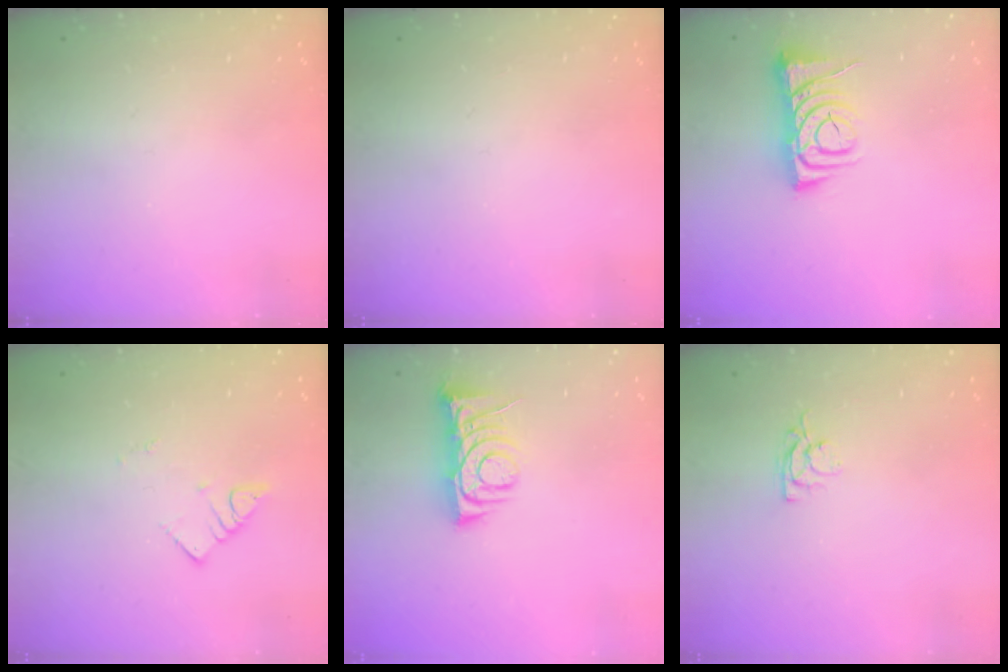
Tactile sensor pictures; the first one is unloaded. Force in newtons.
{"total": 0.0}
{"total": 7.3, "press": 7.2, "slide": 0.9}
{"total": 2.6, "press": 2.6, "slide": 0.1}
{"total": 7.1, "press": 7.0, "slide": 1.0}
{"total": 3.9, "press": 3.9, "slide": 0.4}